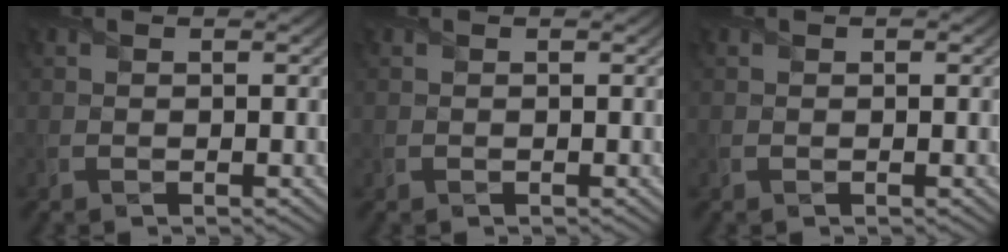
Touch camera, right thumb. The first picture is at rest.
{"total": 0.0}
{"total": 0.0}